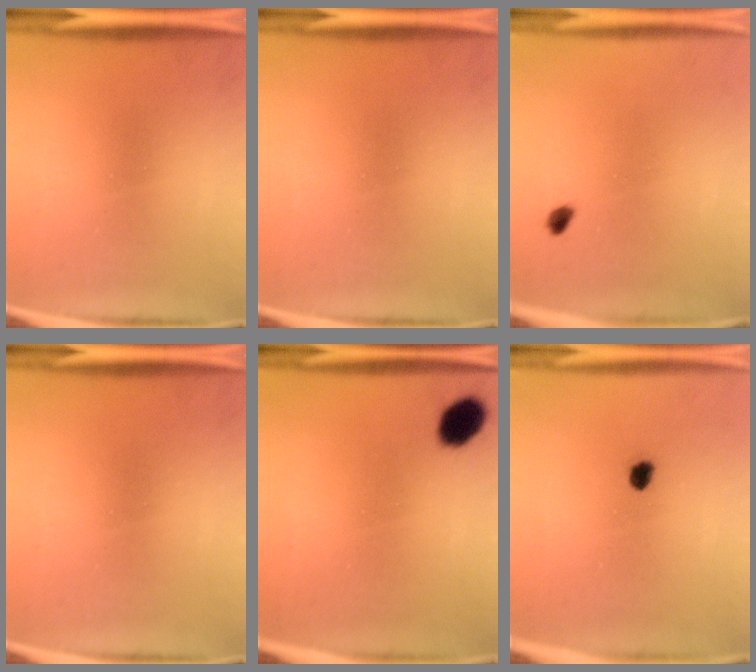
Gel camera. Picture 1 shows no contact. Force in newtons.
{"total": 0.0}
{"total": 1.4}
{"total": 0.0}
{"total": 6.2}
{"total": 3.0}